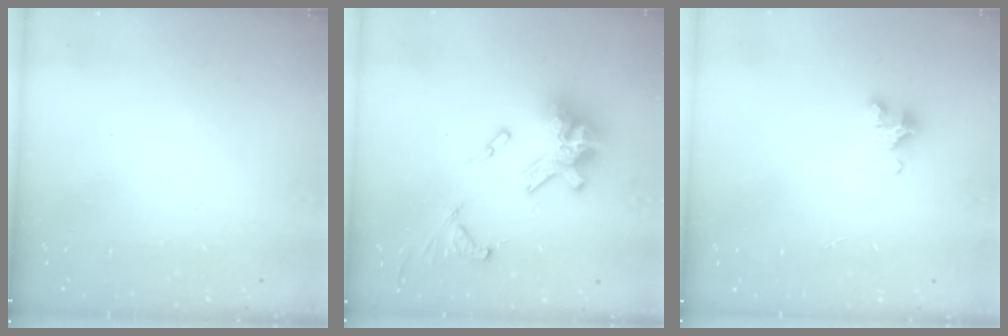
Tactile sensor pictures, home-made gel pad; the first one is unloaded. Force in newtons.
{"total": 18.6, "press": 18.5, "slide": 2.3}
{"total": 4.2, "press": 4.2, "slide": 0.3}